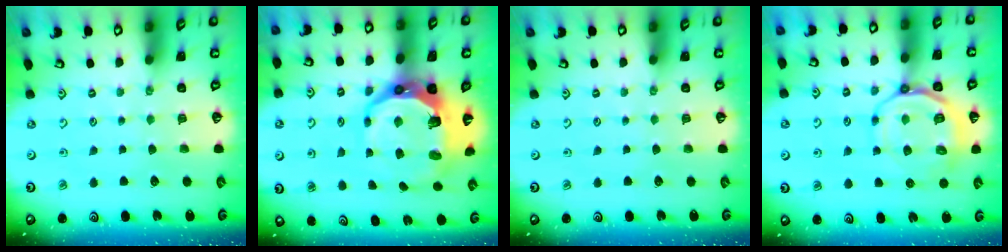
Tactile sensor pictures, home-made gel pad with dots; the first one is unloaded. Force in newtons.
{"total": 15.4, "press": 14.5, "slide": 5.4}
{"total": 0.0}
{"total": 11.5, "press": 11.2, "slide": 2.6}